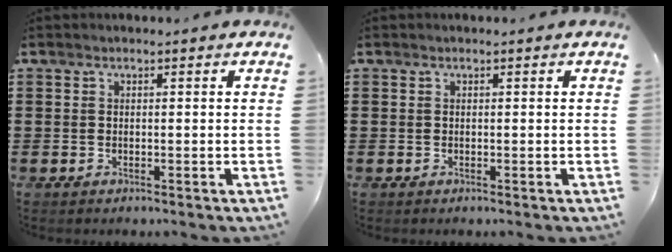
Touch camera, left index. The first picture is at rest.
{"total": 0.0}